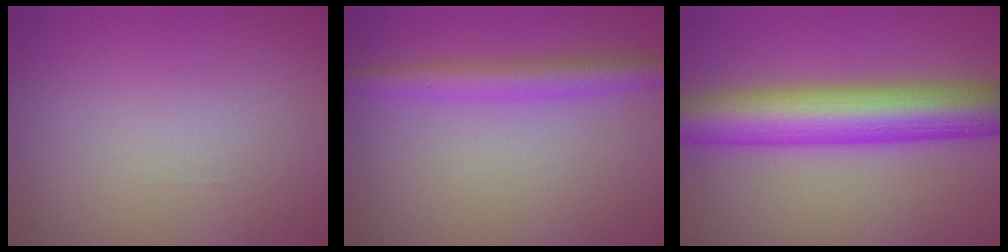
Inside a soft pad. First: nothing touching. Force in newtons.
{"total": 3.9, "press": 3.9, "slide": 0.1}
{"total": 10.2, "press": 10.2, "slide": 0.1}